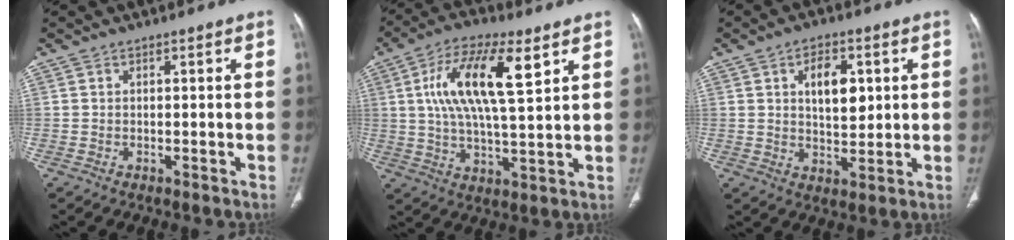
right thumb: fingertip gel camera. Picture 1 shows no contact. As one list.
[{"total": 15.3, "force": [5.4, 5.0, 13.4], "torque": [-0.248, -0.005, 0.094]}, {"total": 8.1, "force": [2.3, 4.5, 6.4], "torque": [-0.074, -0.016, 0.039]}]